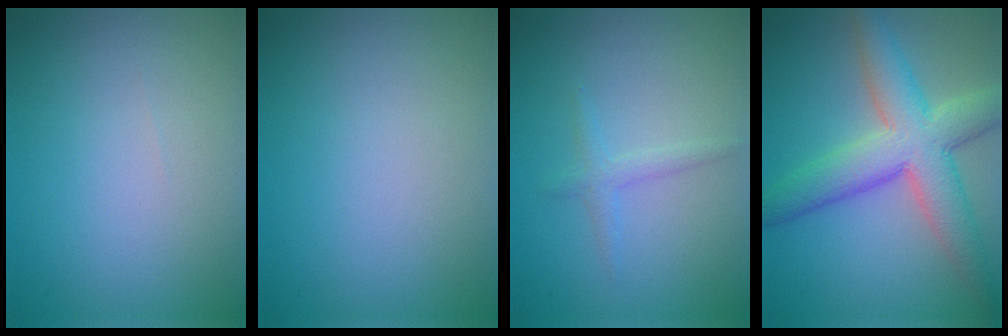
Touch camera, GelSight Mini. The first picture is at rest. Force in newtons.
{"total": 0.0}
{"total": 1.3, "press": 1.3, "slide": 0.1}
{"total": 7.8, "press": 7.8, "slide": 0.3}